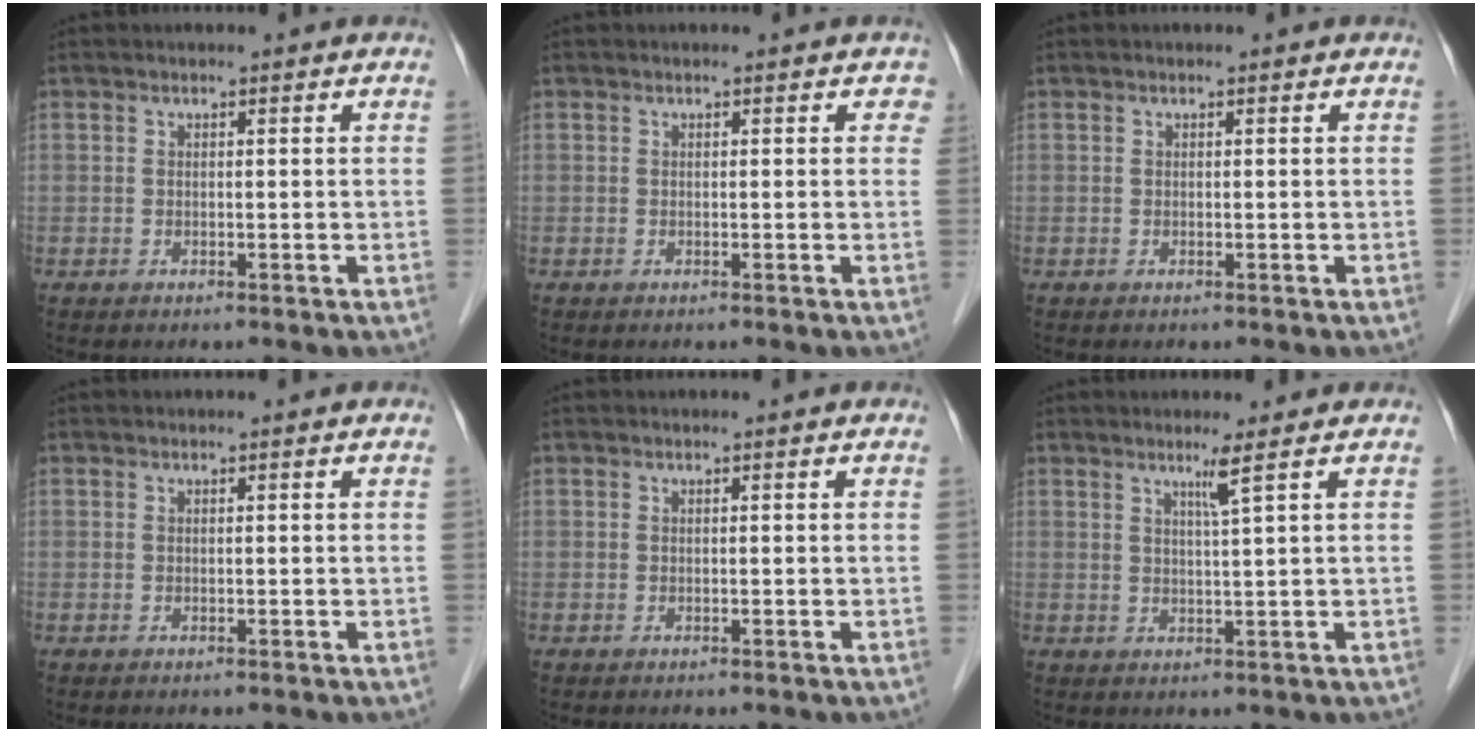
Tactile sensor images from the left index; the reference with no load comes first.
{"total": 0.8, "force": [0.3, 0.7, 0.3], "torque": [0.017, 0.004, -0.006]}
{"total": 0.0}
{"total": 0.0}
{"total": 0.0}
{"total": 2.6, "force": [1.4, -1.1, 1.9], "torque": [-0.041, -0.010, 0.033]}